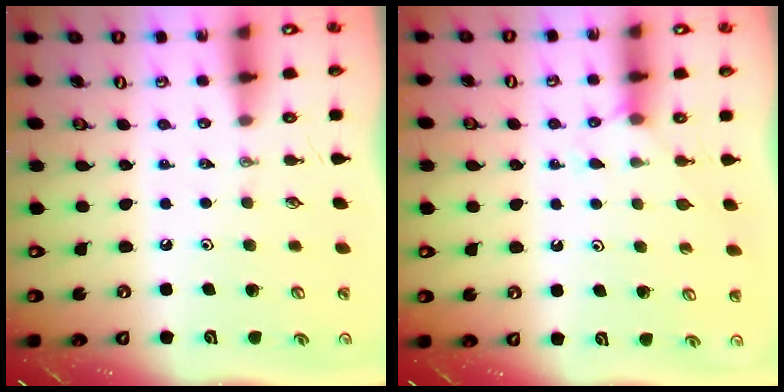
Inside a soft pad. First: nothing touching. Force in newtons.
{"total": 5.2, "press": 5.2, "slide": 0.6}